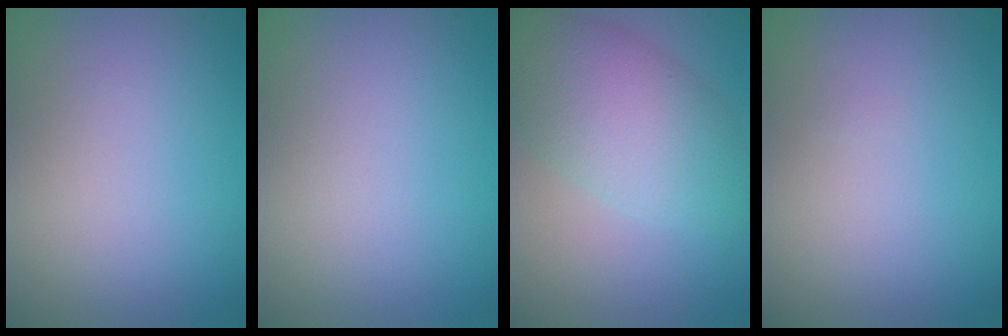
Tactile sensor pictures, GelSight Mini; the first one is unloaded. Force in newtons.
{"total": 0.0}
{"total": 6.7, "press": 6.7, "slide": 0.2}
{"total": 0.0}